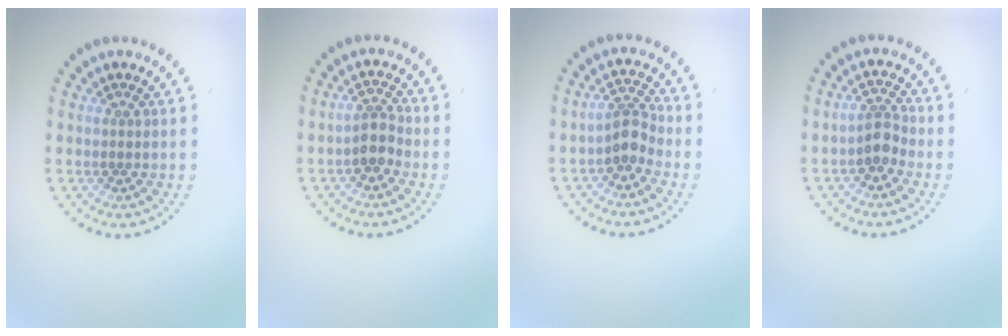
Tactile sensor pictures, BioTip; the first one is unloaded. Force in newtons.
{"total": 2.2, "press": 1.8, "slide": 1.3}
{"total": 2.5, "press": 1.9, "slide": 1.6}
{"total": 2.1, "press": 1.7, "slide": 1.2}